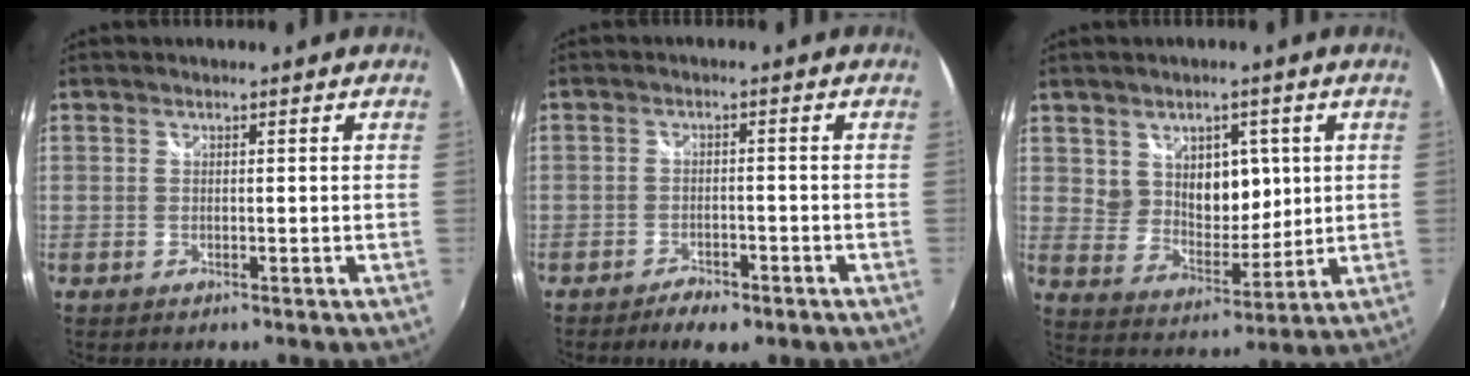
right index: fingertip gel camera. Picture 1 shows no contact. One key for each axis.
{"total": 5.4, "fx": -4.0, "fy": 2.1, "fz": 2.9, "tx": -0.071, "ty": -0.006, "tz": -0.062}
{"total": 9.9, "fx": 3.7, "fy": 7.1, "fz": 5.7, "tx": -0.083, "ty": -0.002, "tz": 0.075}